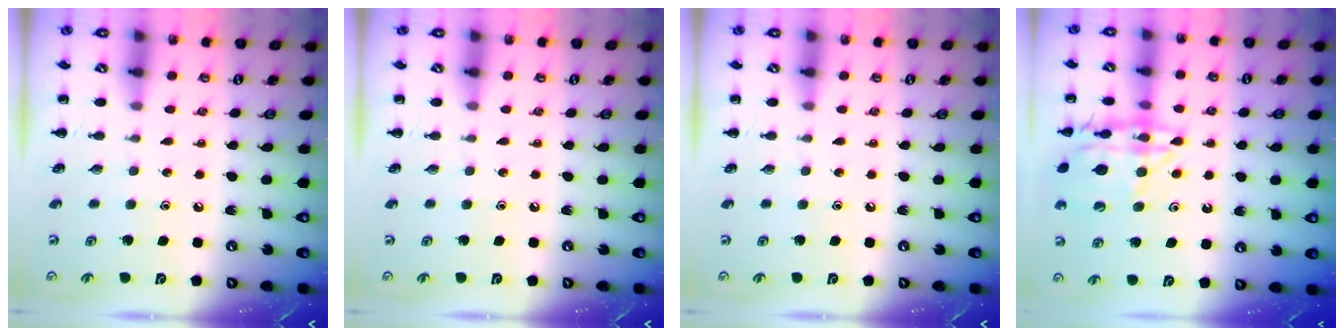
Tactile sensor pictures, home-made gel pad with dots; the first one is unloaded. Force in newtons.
{"total": 0.0}
{"total": 0.0}
{"total": 16.2, "press": 16.0, "slide": 2.3}